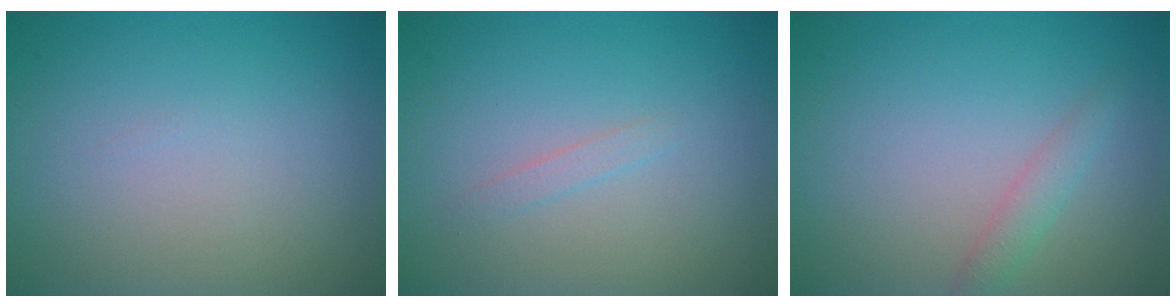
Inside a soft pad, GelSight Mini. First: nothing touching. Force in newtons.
{"total": 0.8, "press": 0.8, "slide": 0.0}
{"total": 1.5, "press": 1.5, "slide": 0.1}